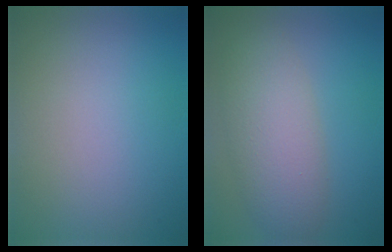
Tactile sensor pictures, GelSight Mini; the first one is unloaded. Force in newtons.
{"total": 5.3, "press": 5.3, "slide": 0.4}